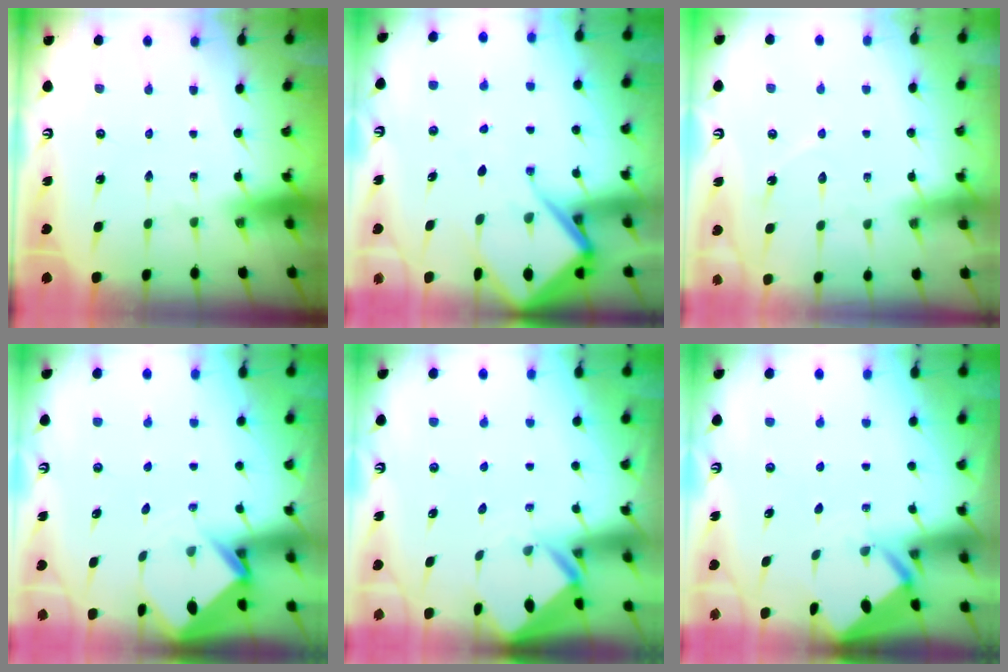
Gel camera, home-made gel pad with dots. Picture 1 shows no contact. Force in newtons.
{"total": 11.1, "press": 11.1, "slide": 1.1}
{"total": 4.7, "press": 4.7, "slide": 0.4}
{"total": 3.4, "press": 3.4, "slide": 0.2}
{"total": 2.8, "press": 2.8, "slide": 0.2}
{"total": 2.5, "press": 2.5, "slide": 0.2}